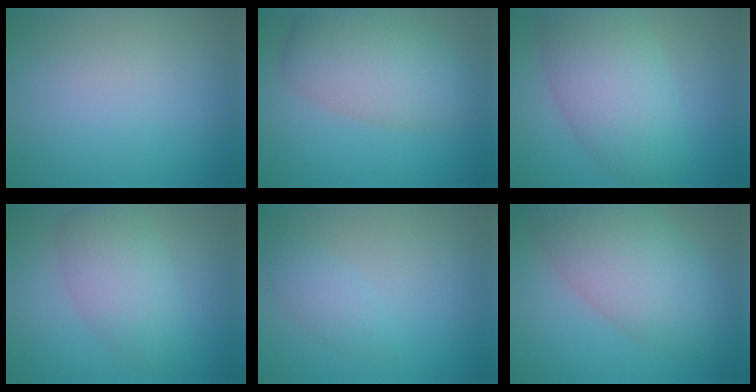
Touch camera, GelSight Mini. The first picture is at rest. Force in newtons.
{"total": 6.1, "press": 6.1, "slide": 0.4}
{"total": 7.9, "press": 7.9, "slide": 0.1}
{"total": 4.6, "press": 4.6, "slide": 0.3}
{"total": 1.6, "press": 1.6, "slide": 0.0}
{"total": 8.0, "press": 8.0, "slide": 0.3}